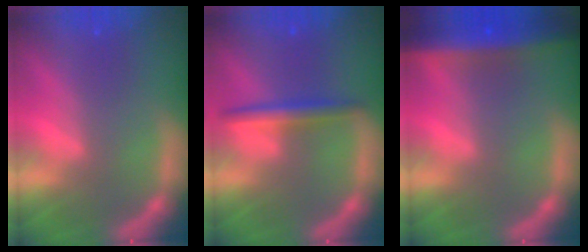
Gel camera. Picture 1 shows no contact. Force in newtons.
{"total": 3.0}
{"total": 8.6}